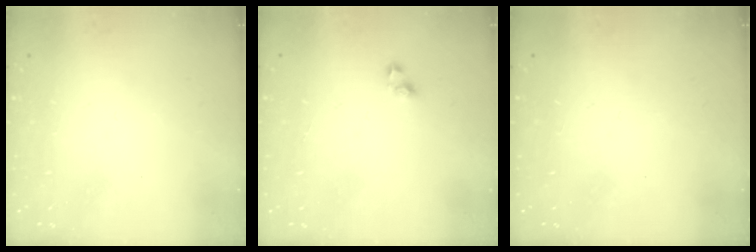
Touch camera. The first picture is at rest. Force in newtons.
{"total": 2.9, "press": 2.9, "slide": 0.2}
{"total": 0.0}